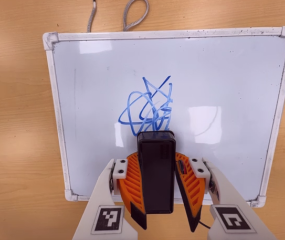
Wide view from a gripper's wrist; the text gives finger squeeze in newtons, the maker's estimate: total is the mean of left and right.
{"total": 9.9, "left": 9.3, "right": 10.5}